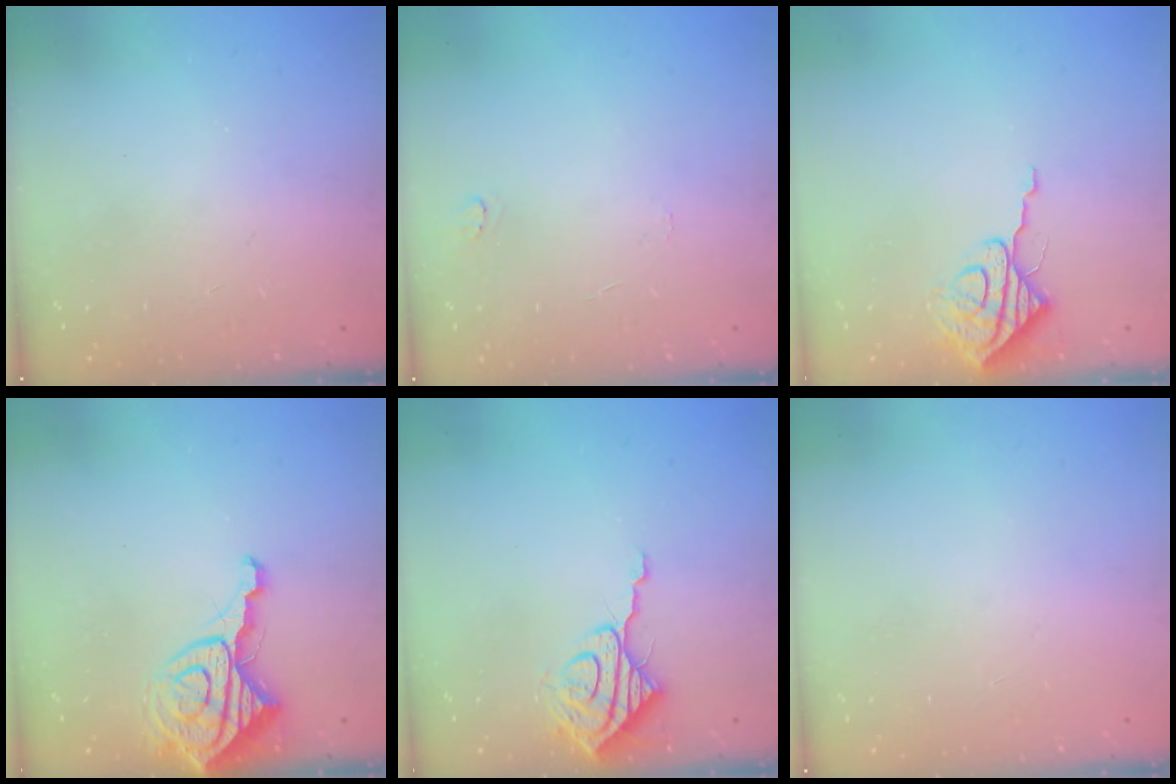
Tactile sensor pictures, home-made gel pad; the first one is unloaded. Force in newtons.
{"total": 4.1, "press": 4.1, "slide": 0.4}
{"total": 8.3, "press": 8.3, "slide": 0.5}
{"total": 10.4, "press": 10.3, "slide": 1.1}
{"total": 8.7, "press": 8.7, "slide": 0.5}
{"total": 0.0}